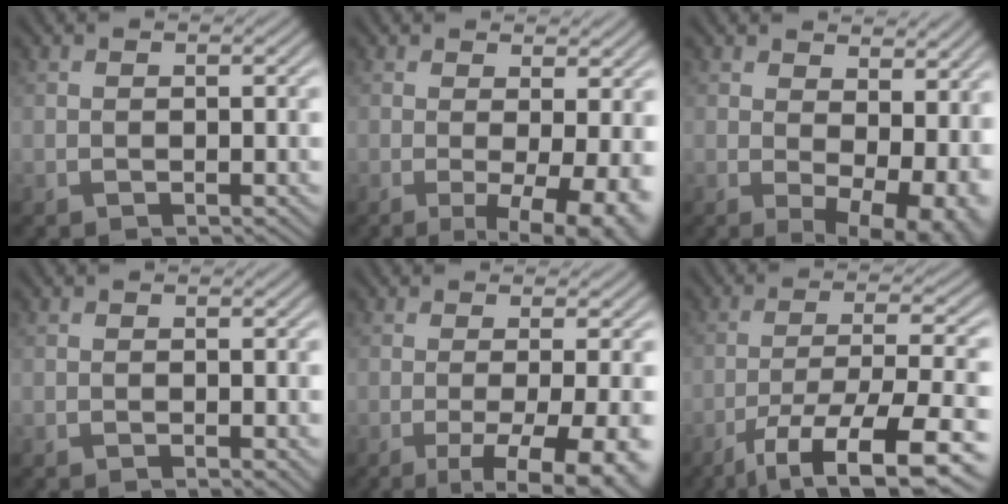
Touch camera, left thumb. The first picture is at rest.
{"total": 7.6, "force": [-0.7, 2.2, 7.3], "torque": [-0.102, -0.007, -0.007]}
{"total": 10.1, "force": [1.5, 5.5, 8.4], "torque": [-0.107, -0.018, 0.043]}
{"total": 0.7, "force": [0.1, 0.3, 0.6], "torque": [-0.007, -0.002, 0.001]}
{"total": 9.0, "force": [-2.7, 2.4, 8.3], "torque": [-0.111, -0.007, -0.031]}
{"total": 12.5, "force": [-7.6, 3.0, 9.5], "torque": [-0.173, -0.016, -0.111]}